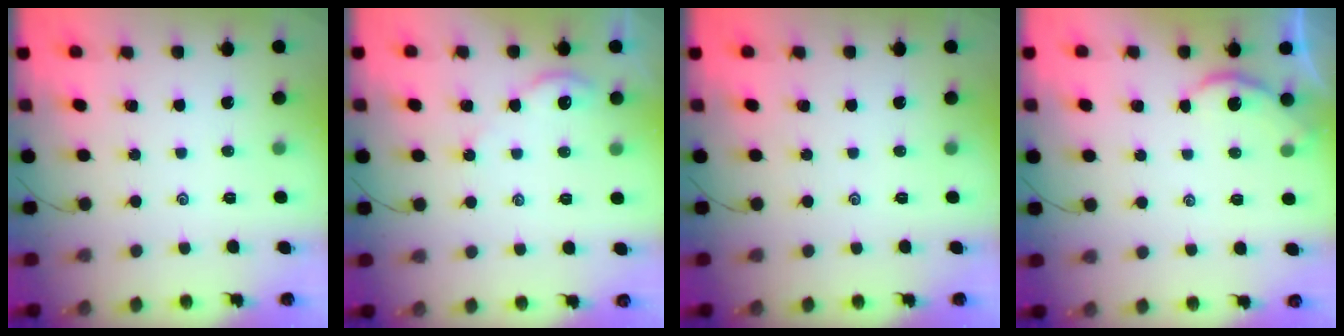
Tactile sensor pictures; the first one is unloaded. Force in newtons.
{"total": 4.8, "press": 4.8, "slide": 0.7}
{"total": 0.0}
{"total": 2.9, "press": 2.9, "slide": 0.2}